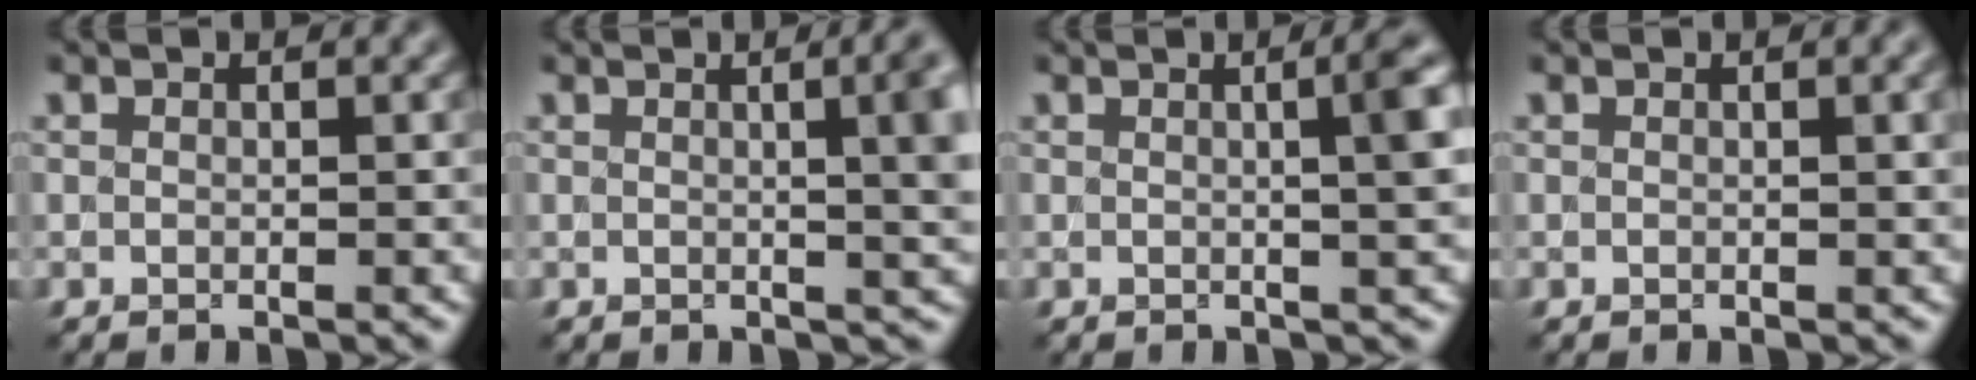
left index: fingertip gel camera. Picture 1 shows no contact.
{"total": 7.2, "force": [0.8, 2.9, 6.6], "torque": [-0.032, 0.016, 0.002]}
{"total": 5.3, "force": [0.6, 1.8, 5.0], "torque": [-0.037, 0.016, 0.002]}
{"total": 1.7, "force": [0.3, 0.5, 1.6], "torque": [-0.018, 0.000, 0.001]}